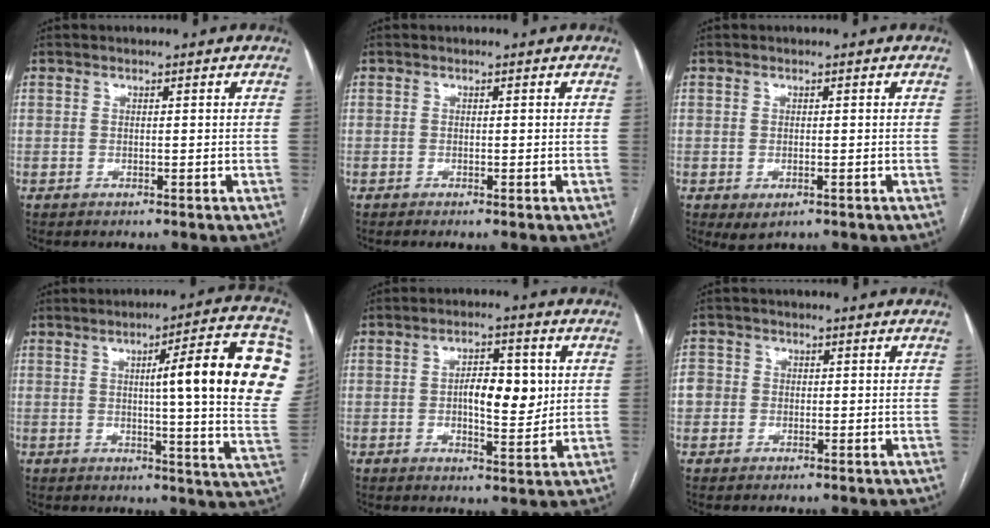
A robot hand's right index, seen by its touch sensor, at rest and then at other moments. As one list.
[{"total": 0.6, "force": [-0.3, 0.0, 0.5], "torque": [-0.011, 0.000, -0.007]}, {"total": 2.3, "force": [-0.9, 1.2, 1.8], "torque": [-0.031, -0.004, -0.003]}, {"total": 20.4, "force": [4.9, 1.0, 19.8], "torque": [-0.184, 0.018, 0.054]}, {"total": 9.8, "force": [1.2, 4.4, 8.6], "torque": [-0.133, 0.011, 0.022]}, {"total": 3.9, "force": [-0.4, 3.8, 0.9], "torque": [-0.015, 0.016, -0.011]}]